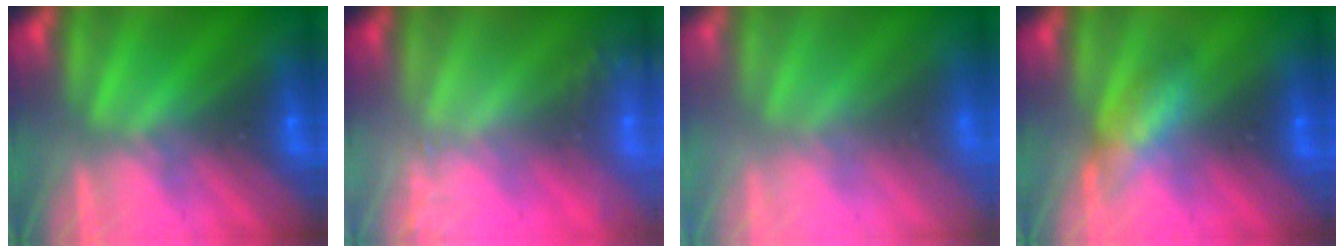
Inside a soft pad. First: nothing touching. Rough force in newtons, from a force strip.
{"total": 2.5}
{"total": 12.7}
{"total": 2.8}